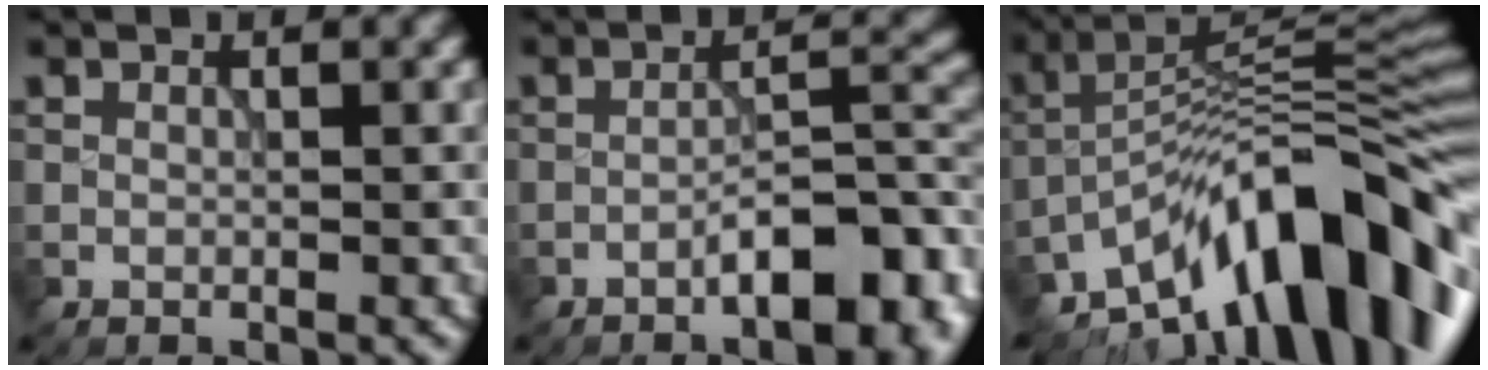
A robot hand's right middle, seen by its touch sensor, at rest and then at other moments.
{"total": 7.6, "force": [-3.6, 2.5, 6.3], "torque": [-0.084, 0.012, -0.055]}
{"total": 14.9, "force": [-8.6, 5.0, 11.1], "torque": [-0.161, 0.025, -0.155]}